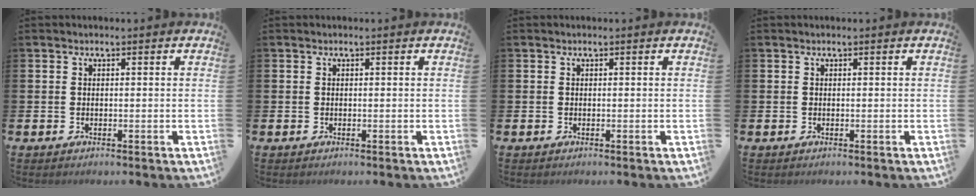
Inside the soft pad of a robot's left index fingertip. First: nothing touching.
{"total": 0.0}
{"total": 0.0}
{"total": 0.0}